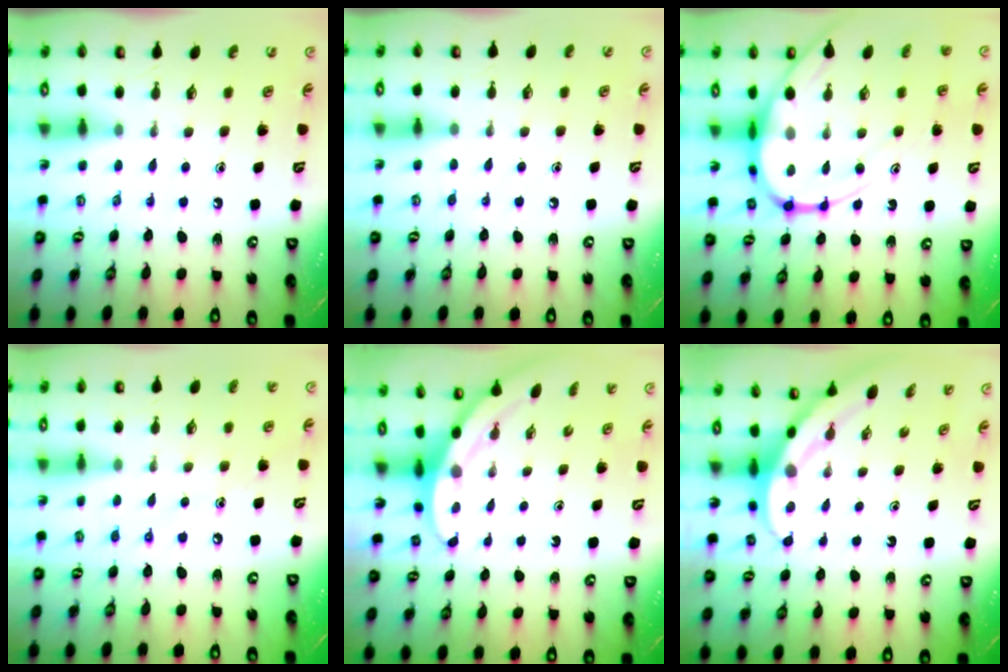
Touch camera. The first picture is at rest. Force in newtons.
{"total": 3.2, "press": 3.2, "slide": 0.4}
{"total": 14.4, "press": 14.4, "slide": 1.4}
{"total": 6.5, "press": 6.5, "slide": 0.3}
{"total": 3.1, "press": 3.1, "slide": 0.1}
{"total": 4.0, "press": 3.9, "slide": 0.4}